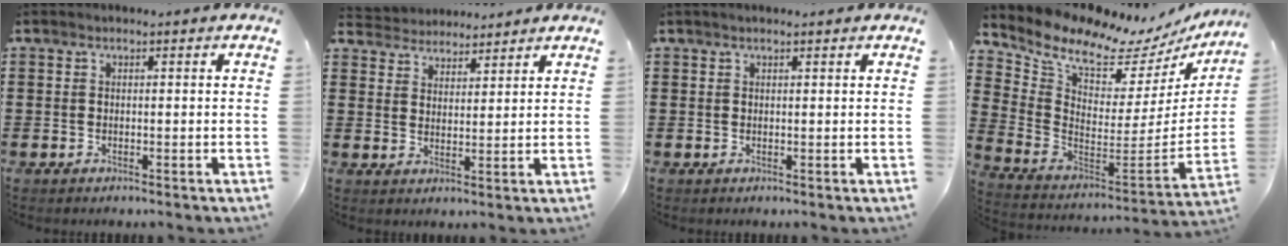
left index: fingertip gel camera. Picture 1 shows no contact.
{"total": 3.5, "force": [3.4, 1.0, -0.6], "torque": [-0.007, -0.013, 0.061]}
{"total": 0.7, "force": [0.5, 0.1, 0.5], "torque": [-0.010, 0.001, 0.009]}
{"total": 8.7, "force": [7.9, 2.8, 2.5], "torque": [-0.093, -0.071, 0.132]}